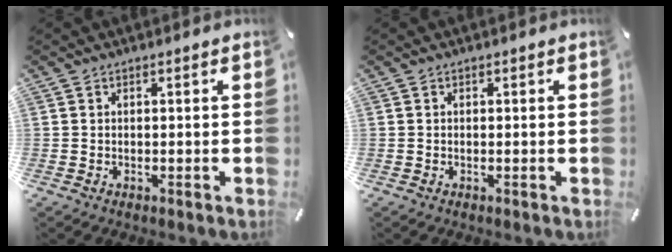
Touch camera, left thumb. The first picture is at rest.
{"total": 0.0}